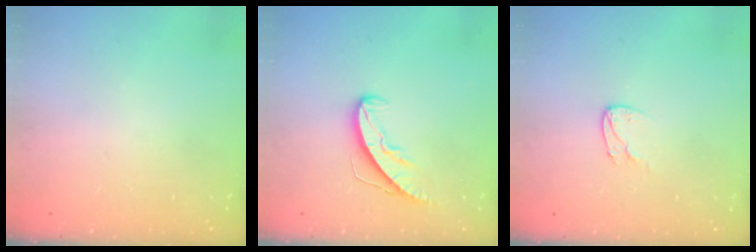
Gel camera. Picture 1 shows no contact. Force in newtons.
{"total": 7.0, "press": 7.0, "slide": 0.6}
{"total": 5.6, "press": 5.6, "slide": 0.7}